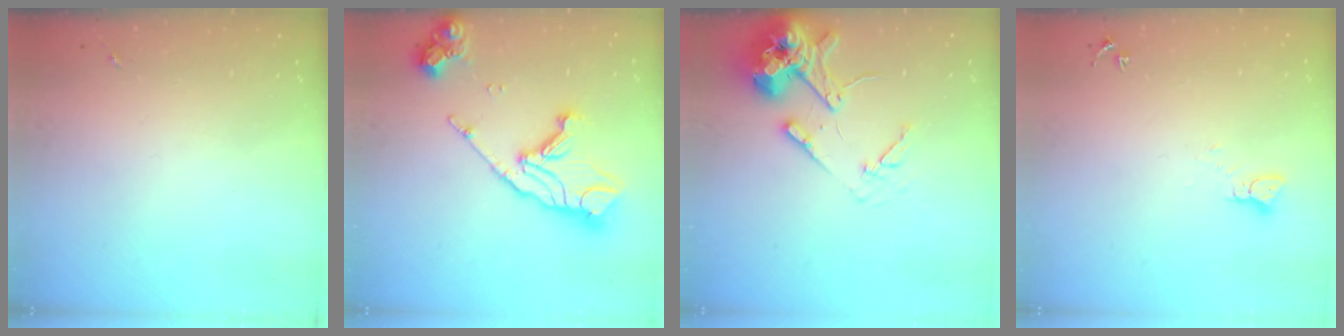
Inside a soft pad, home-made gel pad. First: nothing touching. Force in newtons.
{"total": 19.5, "press": 19.4, "slide": 2.1}
{"total": 14.9, "press": 14.7, "slide": 2.3}
{"total": 2.2, "press": 2.2, "slide": 0.2}